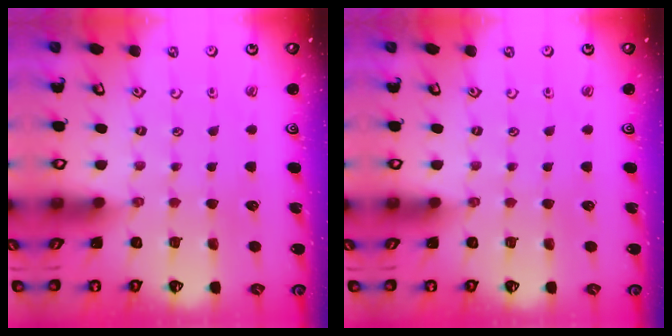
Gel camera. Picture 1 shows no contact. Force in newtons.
{"total": 0.0}